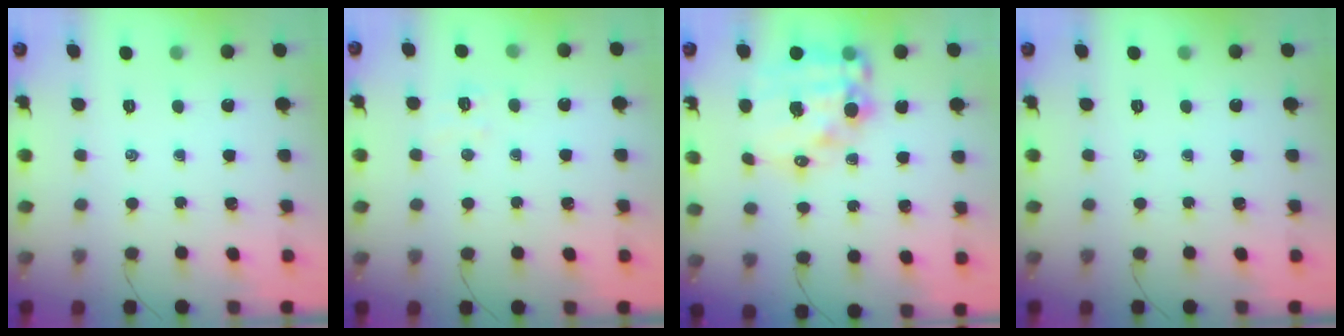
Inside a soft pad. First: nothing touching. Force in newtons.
{"total": 5.1, "press": 5.1, "slide": 0.8}
{"total": 15.7, "press": 15.3, "slide": 3.3}
{"total": 0.0}